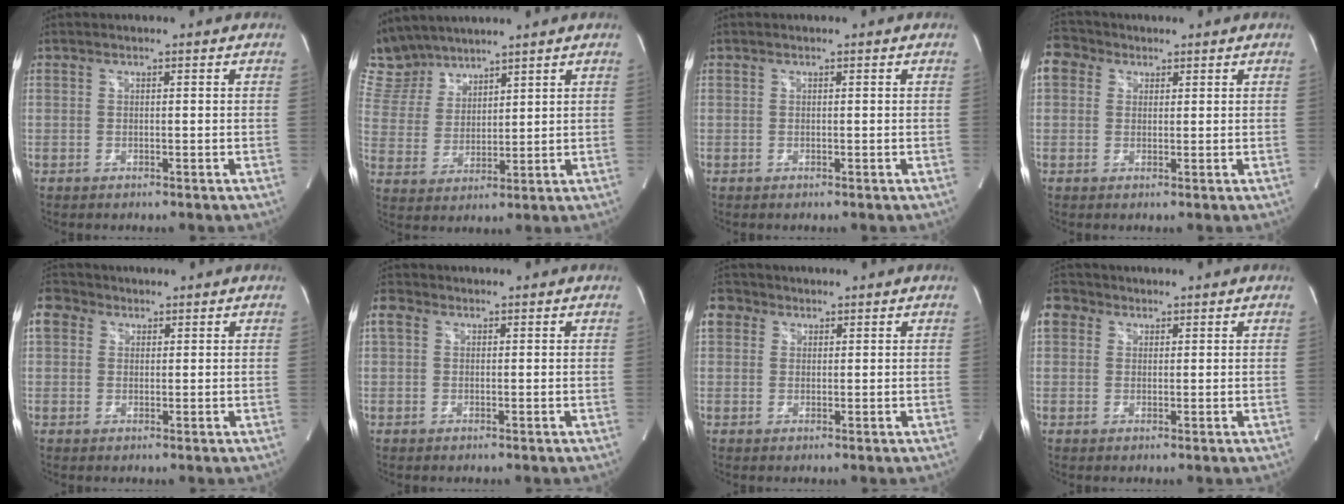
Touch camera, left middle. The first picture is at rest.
{"total": 8.6, "force": [8.1, 2.8, 0.8], "torque": [-0.033, 0.017, 0.178]}
{"total": 0.0}
{"total": 5.1, "force": [2.3, 4.2, 1.7], "torque": [-0.046, 0.028, 0.046]}
{"total": 4.4, "force": [1.9, 3.5, 1.7], "torque": [-0.045, 0.023, 0.038]}
{"total": 2.5, "force": [0.8, 1.9, 1.3], "torque": [-0.040, 0.019, 0.016]}
{"total": 3.4, "force": [1.5, 2.9, 1.0], "torque": [-0.023, 0.016, 0.028]}
{"total": 3.7, "force": [1.6, 3.1, 1.2], "torque": [-0.029, 0.018, 0.031]}